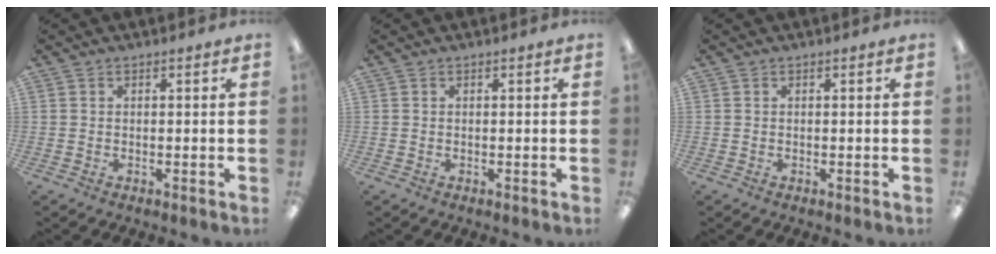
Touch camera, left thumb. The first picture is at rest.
{"total": 0.0}
{"total": 0.0}